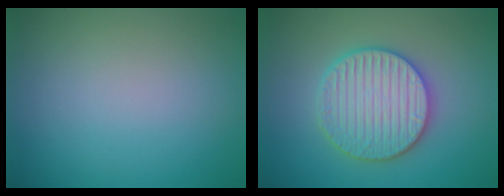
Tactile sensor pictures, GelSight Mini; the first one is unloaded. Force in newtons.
{"total": 5.9, "press": 5.8, "slide": 1.1}